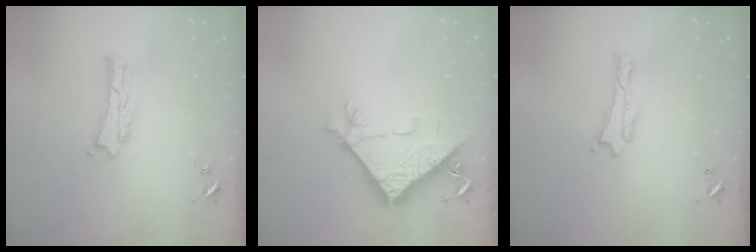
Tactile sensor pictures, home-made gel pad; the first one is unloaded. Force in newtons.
{"total": 9.8, "press": 9.7, "slide": 1.2}
{"total": 0.0}